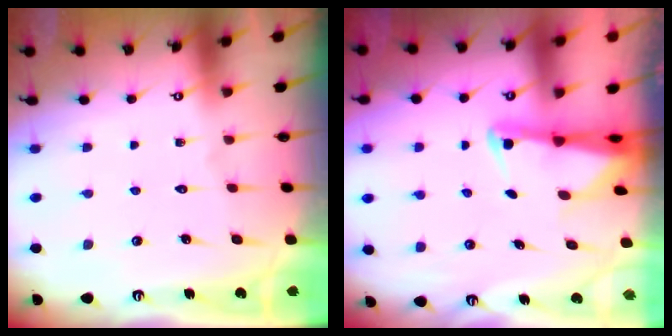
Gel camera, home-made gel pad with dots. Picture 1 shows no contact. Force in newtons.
{"total": 2.6, "press": 2.6, "slide": 0.5}